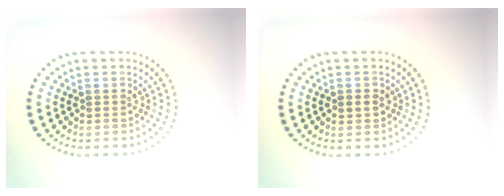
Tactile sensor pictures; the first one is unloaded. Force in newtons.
{"total": 1.1, "press": 1.0, "slide": 0.3}